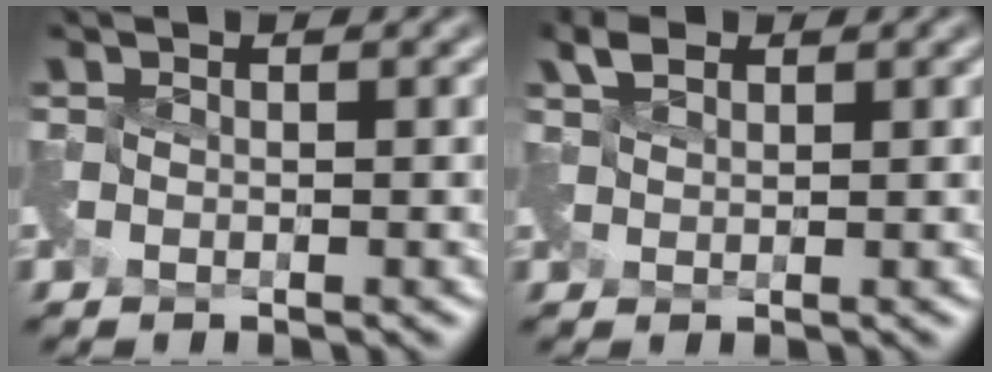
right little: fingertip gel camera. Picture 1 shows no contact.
{"total": 1.9, "force": [1.6, 0.6, 0.6], "torque": [-0.016, 0.007, 0.034]}